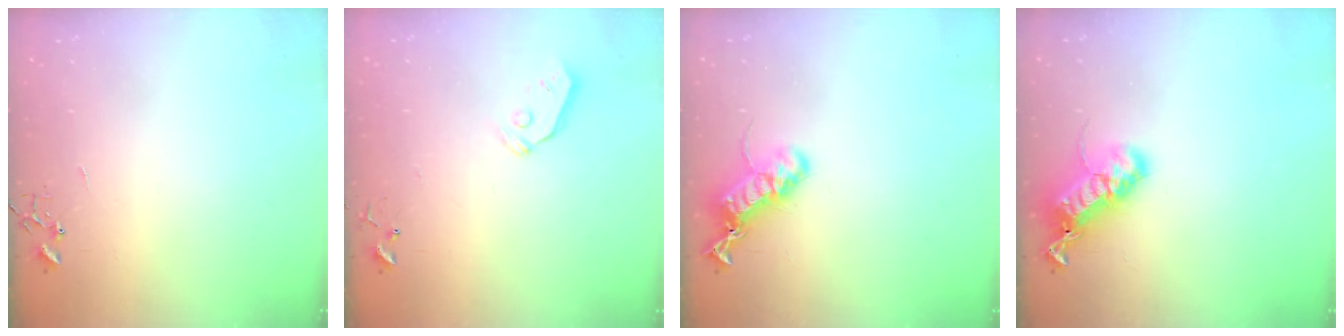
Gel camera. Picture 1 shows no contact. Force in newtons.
{"total": 4.9, "press": 4.8, "slide": 0.9}
{"total": 16.8, "press": 16.7, "slide": 0.8}
{"total": 21.0, "press": 21.0, "slide": 0.4}